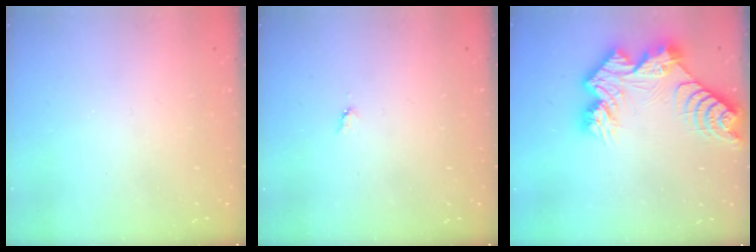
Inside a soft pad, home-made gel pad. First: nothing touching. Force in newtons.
{"total": 3.9, "press": 3.8, "slide": 0.5}
{"total": 13.4, "press": 13.4, "slide": 1.1}